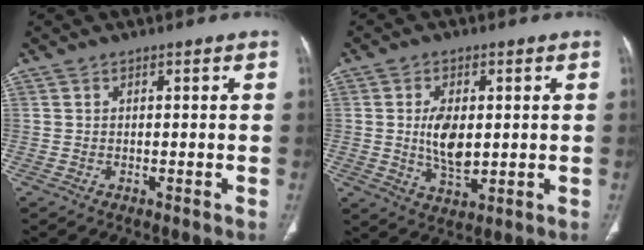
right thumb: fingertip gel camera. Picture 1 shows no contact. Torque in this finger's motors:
{"motor_torque": [2.02, 1.87, 0.78, -0.93, 0.12]}